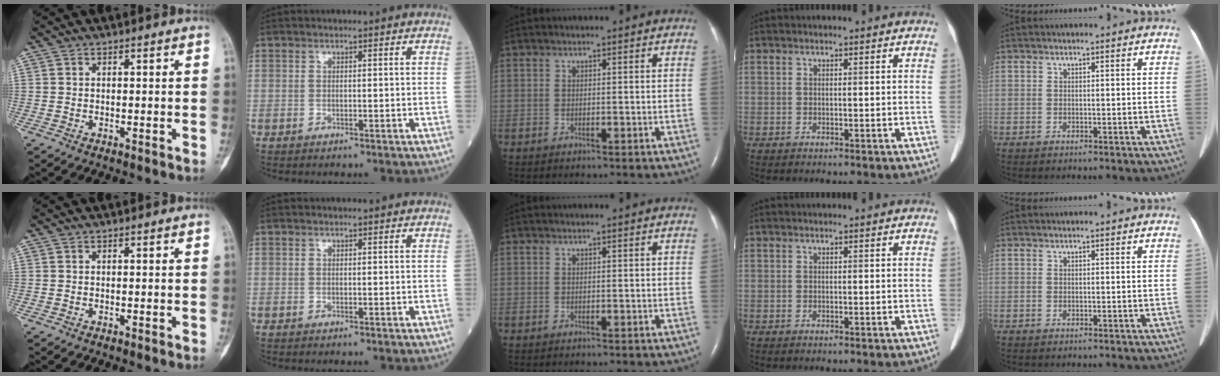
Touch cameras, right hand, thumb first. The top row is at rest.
{}